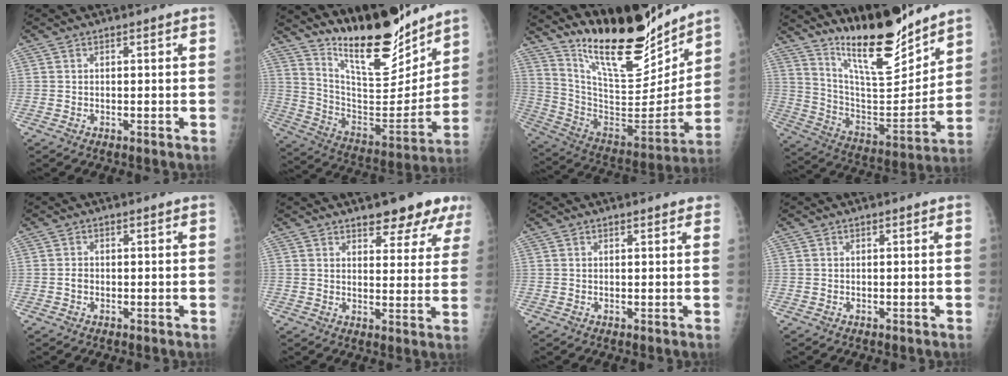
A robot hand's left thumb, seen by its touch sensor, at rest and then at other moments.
{"total": 19.9, "force": [16.7, 5.2, 9.6], "torque": [-0.111, -0.119, 0.291]}
{"total": 23.9, "force": [19.5, 6.7, 12.3], "torque": [-0.160, -0.111, 0.333]}
{"total": 17.8, "force": [14.9, 3.7, 9.1], "torque": [-0.114, -0.112, 0.266]}
{"total": 1.1, "force": [-0.2, 0.9, 0.6], "torque": [-0.007, 0.002, -0.004]}
{"total": 9.4, "force": [7.0, 3.5, 5.3], "torque": [-0.033, -0.038, 0.084]}
{"total": 1.5, "force": [1.3, 0.5, 0.7], "torque": [-0.002, -0.002, 0.014]}
{"total": 0.0}